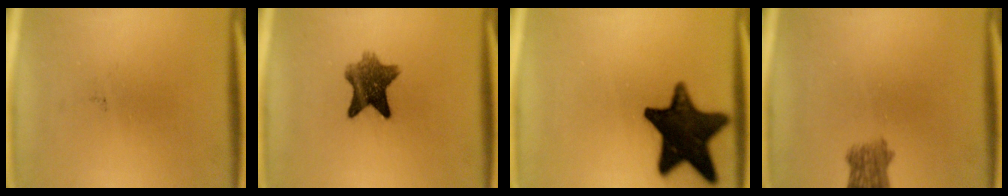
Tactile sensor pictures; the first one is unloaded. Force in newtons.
{"total": 7.9}
{"total": 17.0}
{"total": 4.2}